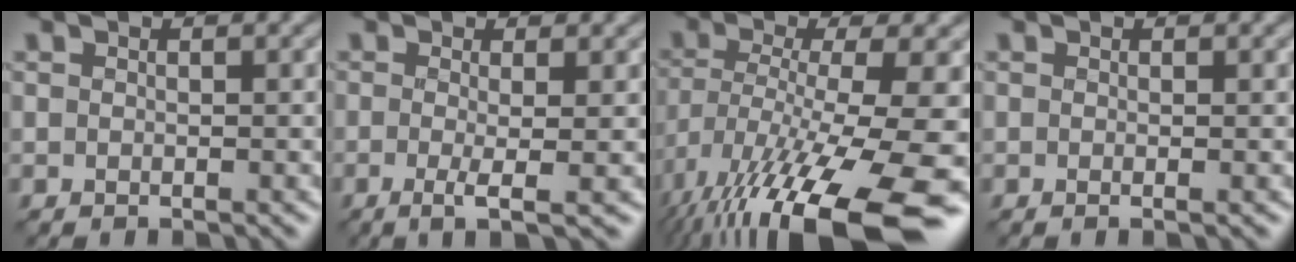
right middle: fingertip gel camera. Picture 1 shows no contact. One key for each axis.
{"total": 2.8, "fx": -0.4, "fy": 0.6, "fz": 2.7, "tx": -0.052, "ty": -0.008, "tz": -0.009}
{"total": 17.2, "fx": -8.6, "fy": 4.9, "fz": 14.0, "tx": -0.266, "ty": -0.018, "tz": -0.133}
{"total": 0.7, "fx": -0.1, "fy": 0.2, "fz": 0.6, "tx": -0.009, "ty": -0.005, "tz": -0.003}